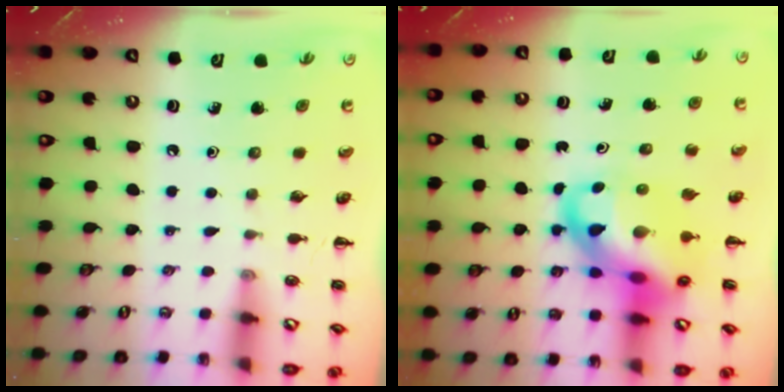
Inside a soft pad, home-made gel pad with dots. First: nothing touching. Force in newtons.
{"total": 16.7, "press": 16.1, "slide": 4.4}